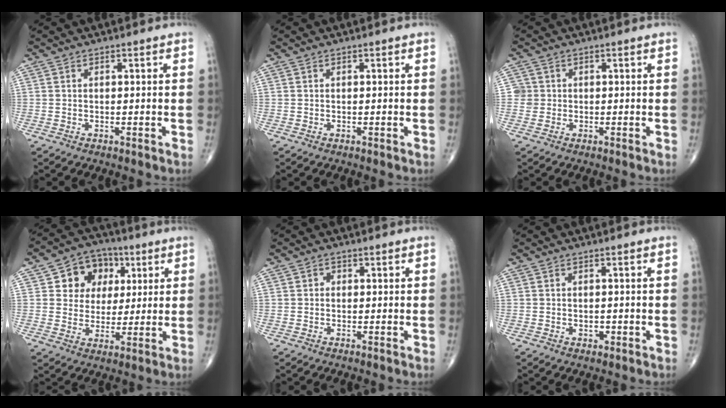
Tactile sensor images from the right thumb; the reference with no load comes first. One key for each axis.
{"total": 0.0}
{"total": 2.2, "fx": 0.1, "fy": 2.2, "fz": 0.0, "tx": 0.016, "ty": 0.006, "tz": -0.001}
{"total": 10.7, "fx": 3.6, "fy": 9.0, "fz": 4.6, "tx": -0.024, "ty": -0.005, "tz": 0.056}
{"total": 1.1, "fx": 0.2, "fy": 1.0, "fz": 0.4, "tx": 0.000, "ty": 0.002, "tz": 0.000}
{"total": 1.4, "fx": -0.2, "fy": 1.0, "fz": 1.0, "tx": -0.011, "ty": -0.001, "tz": -0.002}